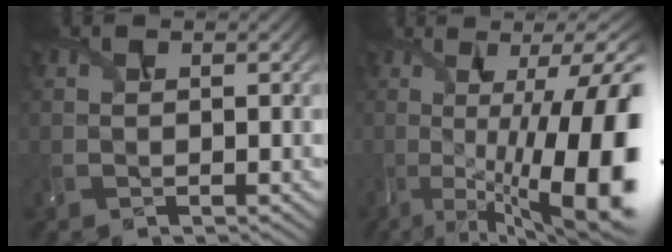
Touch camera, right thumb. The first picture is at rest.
{"total": 17.9, "force": [-2.8, 5.8, 16.8], "torque": [-0.229, 0.001, -0.028]}